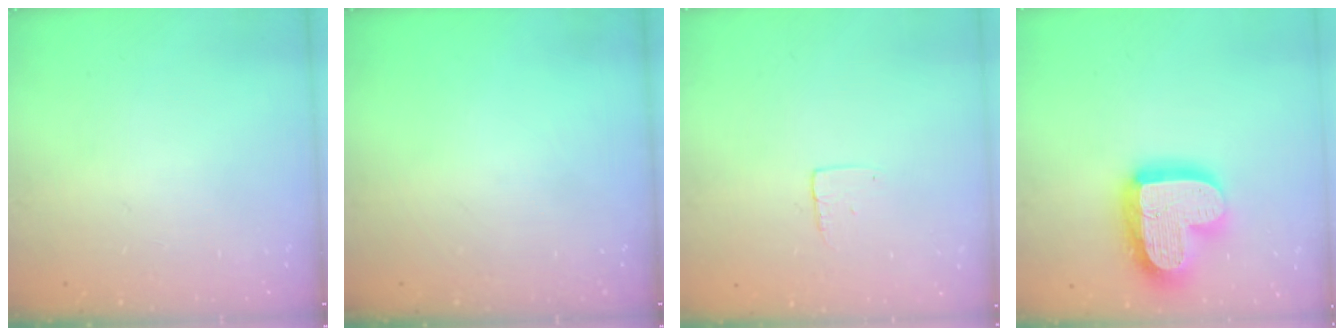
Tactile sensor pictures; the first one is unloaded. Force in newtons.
{"total": 0.0}
{"total": 3.6, "press": 3.6, "slide": 0.3}
{"total": 20.7, "press": 20.7, "slide": 1.7}